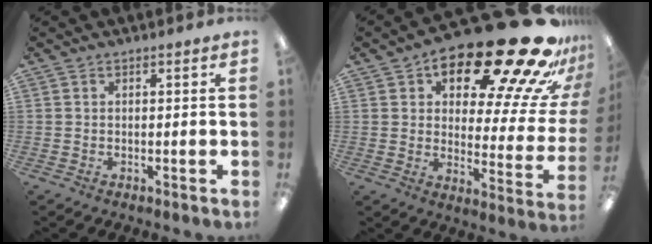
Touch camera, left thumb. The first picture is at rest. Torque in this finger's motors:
{"motor_torque": [0.91, 1.66, 1.49, -1.28, 0.24]}